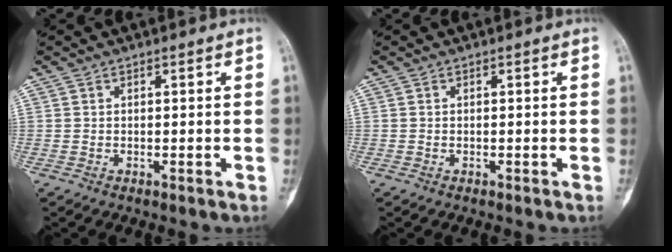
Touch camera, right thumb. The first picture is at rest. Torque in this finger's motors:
{"motor_torque": [-0.23, -0.02, -0.17, 0.05, -0.04]}